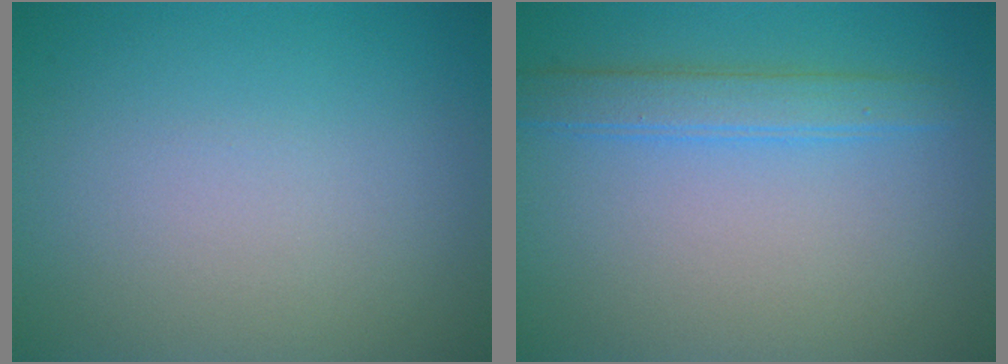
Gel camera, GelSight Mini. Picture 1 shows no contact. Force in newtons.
{"total": 2.7, "press": 2.7, "slide": 0.1}